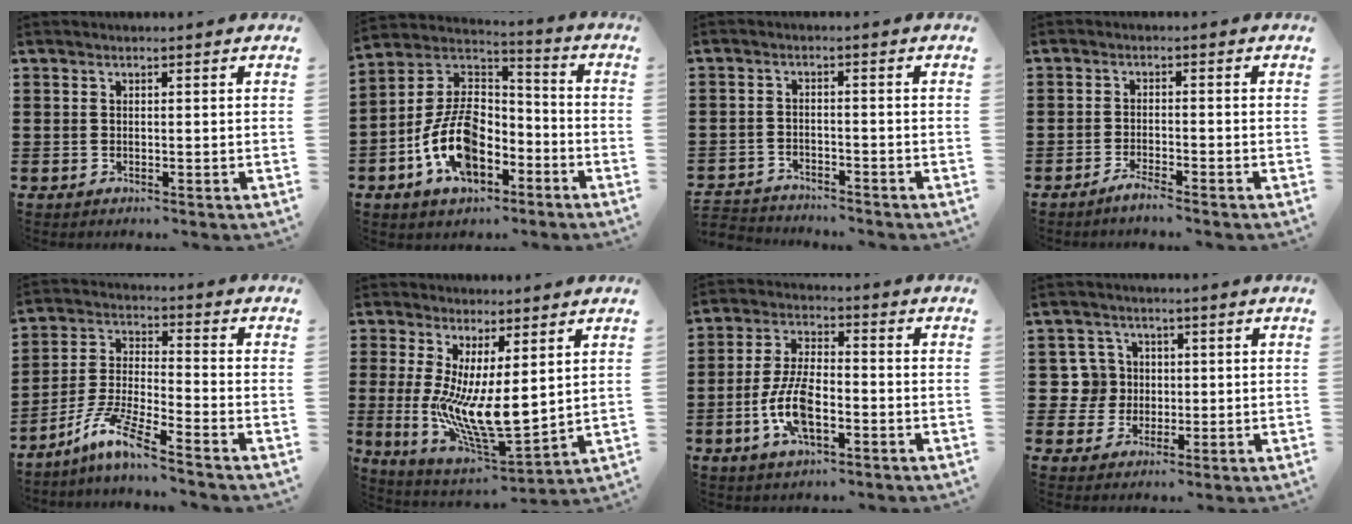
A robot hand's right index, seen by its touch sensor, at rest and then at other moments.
{"total": 11.6, "force": [-4.7, 7.0, 8.0], "torque": [-0.191, 0.005, -0.094]}
{"total": 2.8, "force": [-2.8, 0.2, -0.2], "torque": [-0.006, -0.003, -0.060]}
{"total": 2.0, "force": [-1.9, -0.2, 0.7], "torque": [-0.014, -0.002, -0.034]}
{"total": 8.5, "force": [-6.7, 0.2, 5.3], "torque": [-0.133, -0.018, -0.137]}
{"total": 9.9, "force": [0.4, 3.3, 9.3], "torque": [-0.174, -0.035, 0.011]}
{"total": 8.9, "force": [-2.8, 3.9, 7.5], "torque": [-0.173, -0.005, -0.056]}
{"total": 5.3, "force": [0.5, 5.0, 1.7], "torque": [-0.059, 0.014, 0.008]}